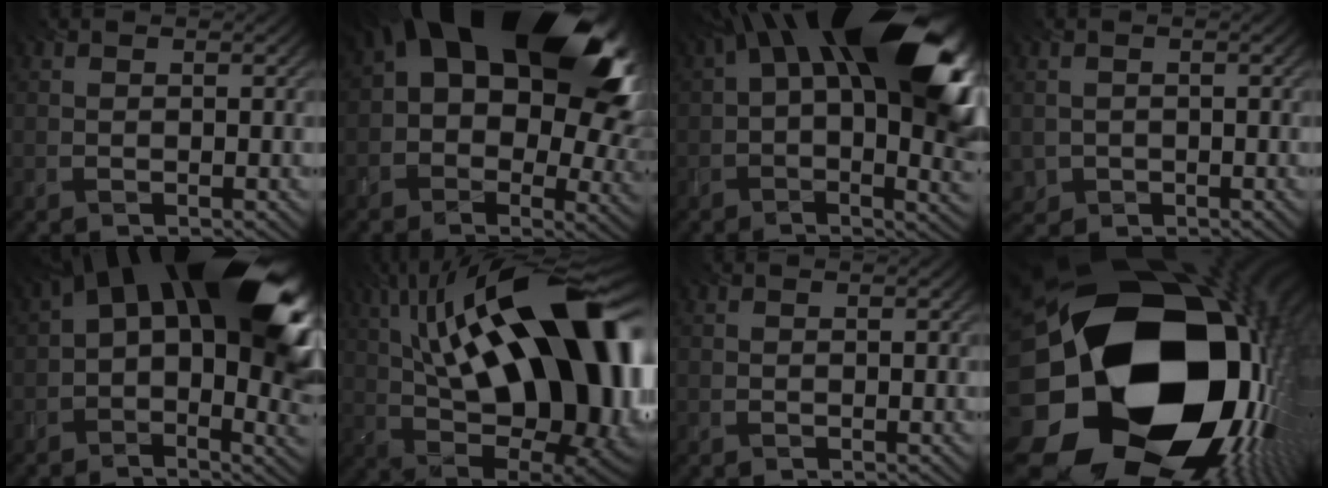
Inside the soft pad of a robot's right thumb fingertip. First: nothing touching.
{"total": 21.1, "force": [5.6, 13.1, 15.6], "torque": [-0.231, 0.012, 0.119]}
{"total": 21.0, "force": [6.4, 9.9, 17.3], "torque": [-0.261, 0.024, 0.114]}
{"total": 1.5, "force": [-0.2, 1.5, 0.0], "torque": [-0.014, -0.004, -0.008]}
{"total": 19.0, "force": [4.8, 10.1, 15.4], "torque": [-0.207, 0.018, 0.091]}
{"total": 22.2, "force": [4.5, 9.7, 19.5], "torque": [-0.325, 0.046, 0.072]}
{"total": 0.0}
{"total": 25.0, "force": [-1.7, 19.8, 15.3], "torque": [-0.262, -0.094, -0.041]}